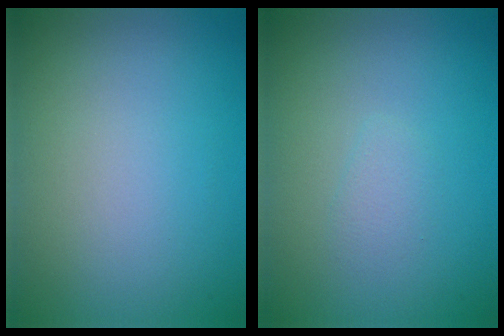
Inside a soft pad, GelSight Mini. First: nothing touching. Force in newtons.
{"total": 0.9, "press": 0.9, "slide": 0.0}